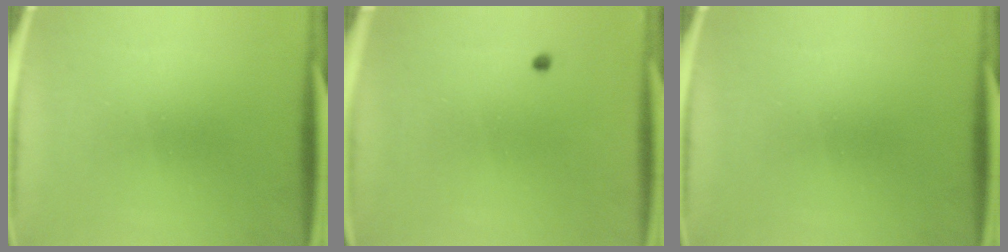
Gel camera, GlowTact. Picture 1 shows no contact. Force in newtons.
{"total": 0.5}
{"total": 0.0}